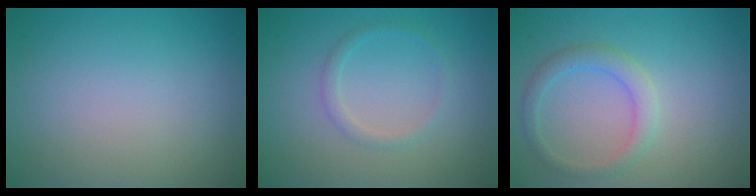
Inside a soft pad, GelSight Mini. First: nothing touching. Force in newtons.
{"total": 1.3, "press": 1.3, "slide": 0.1}
{"total": 2.3, "press": 2.3, "slide": 0.2}